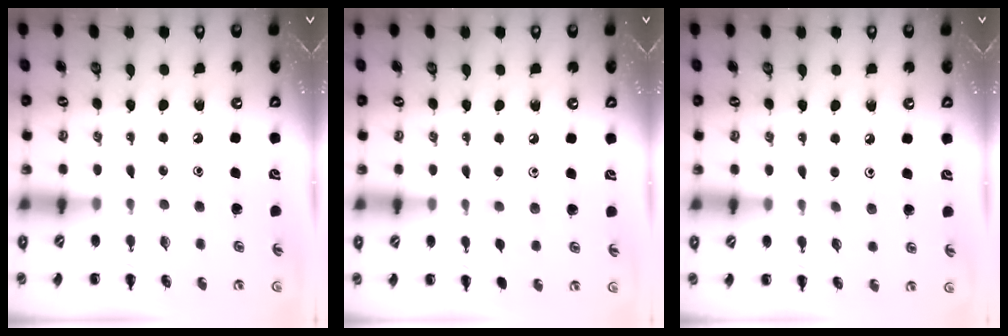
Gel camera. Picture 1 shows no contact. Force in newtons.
{"total": 3.8, "press": 3.5, "slide": 1.3}
{"total": 5.5, "press": 5.3, "slide": 1.6}